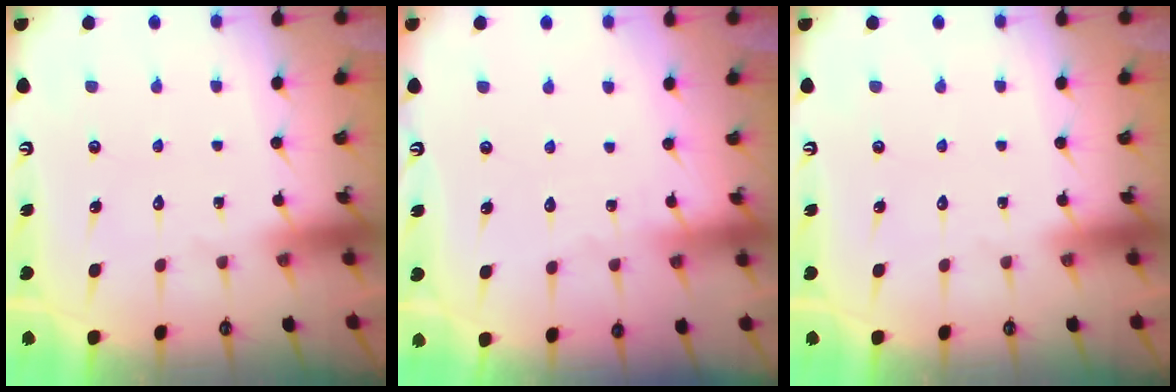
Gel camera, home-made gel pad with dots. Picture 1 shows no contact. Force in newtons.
{"total": 2.2, "press": 2.2, "slide": 0.3}
{"total": 0.0}